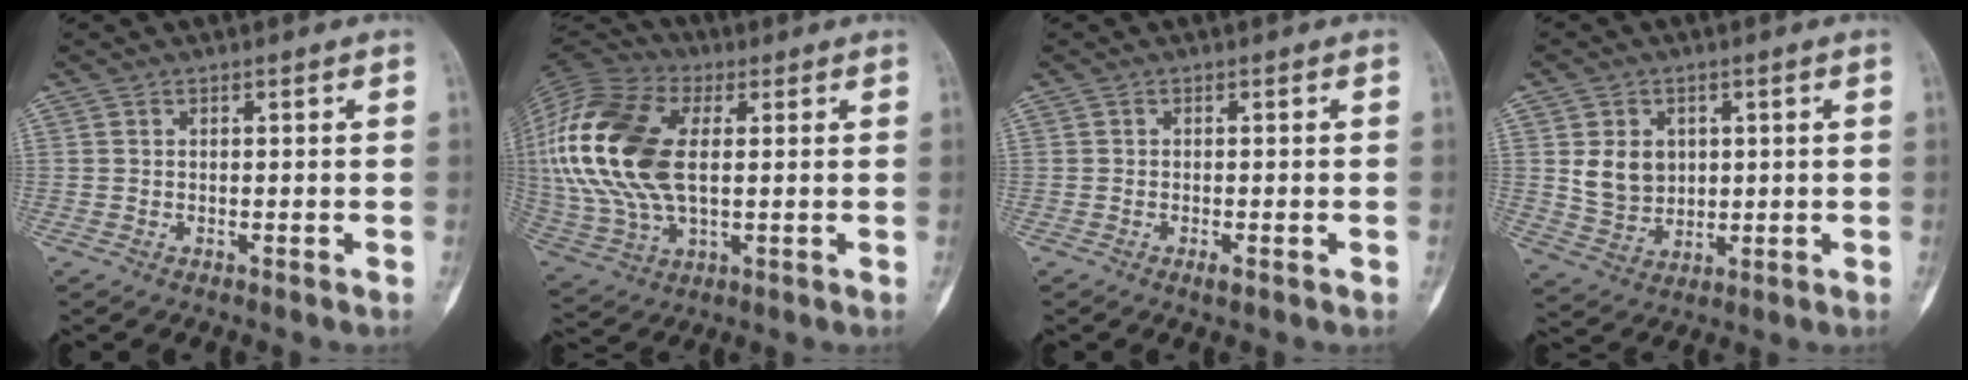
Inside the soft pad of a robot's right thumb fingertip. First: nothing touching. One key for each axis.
{"total": 22.6, "fx": 3.0, "fy": 12.8, "fz": 18.4, "tx": -0.405, "ty": 0.003, "tz": 0.049}
{"total": 1.6, "fx": -0.7, "fy": 0.5, "fz": 1.3, "tx": -0.016, "ty": 0.000, "tz": -0.009}
{"total": 7.4, "fx": 1.6, "fy": 6.2, "fz": 3.8, "tx": -0.037, "ty": -0.012, "tz": 0.041}